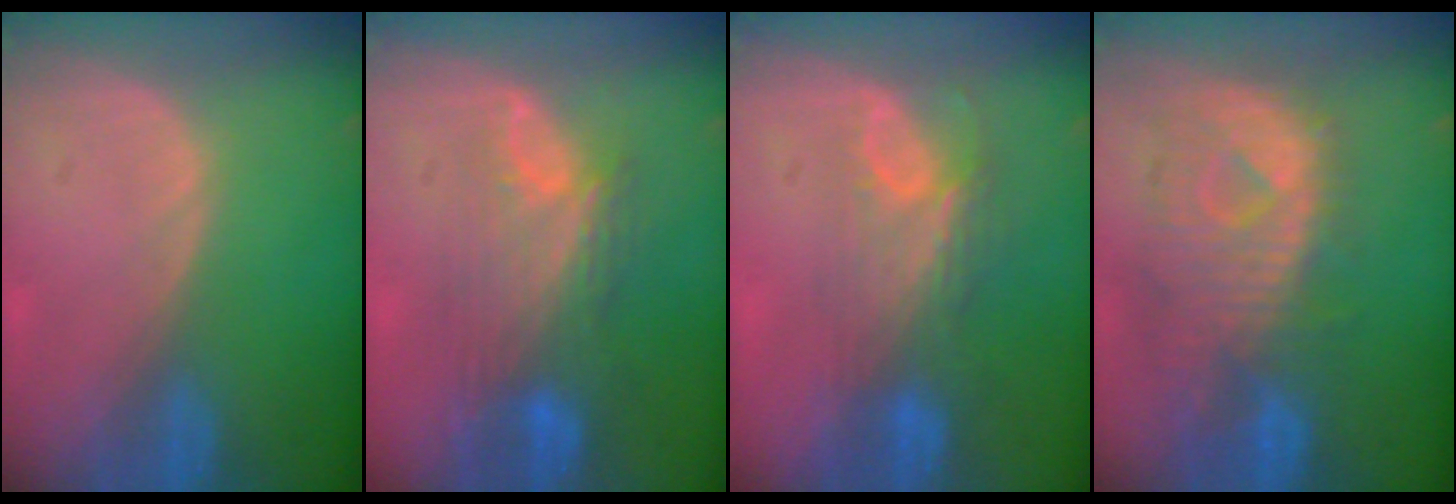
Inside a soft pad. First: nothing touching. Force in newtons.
{"total": 9.0, "press": 8.0, "slide": 4.1}
{"total": 7.5, "press": 6.6, "slide": 3.7}
{"total": 10.7, "press": 9.6, "slide": 4.7}